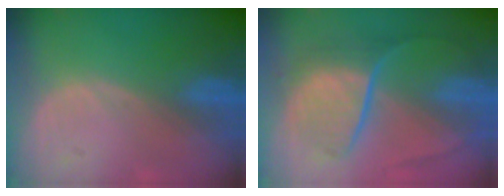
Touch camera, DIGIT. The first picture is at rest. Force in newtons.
{"total": 8.9, "press": 7.5, "slide": 4.7}